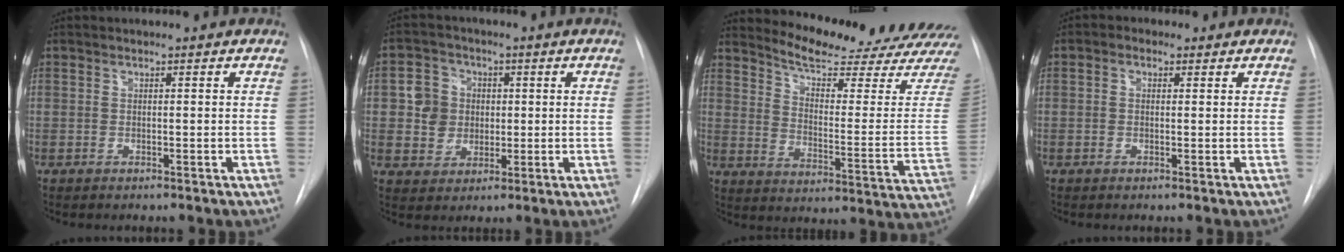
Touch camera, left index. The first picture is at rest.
{"total": 6.7, "force": [0.5, 6.3, 2.1], "torque": [-0.047, 0.023, 0.016]}
{"total": 21.7, "force": [20.7, 0.5, 6.5], "torque": [-0.102, -0.117, 0.261]}
{"total": 1.8, "force": [0.6, 1.5, 0.8], "torque": [-0.018, 0.013, 0.005]}